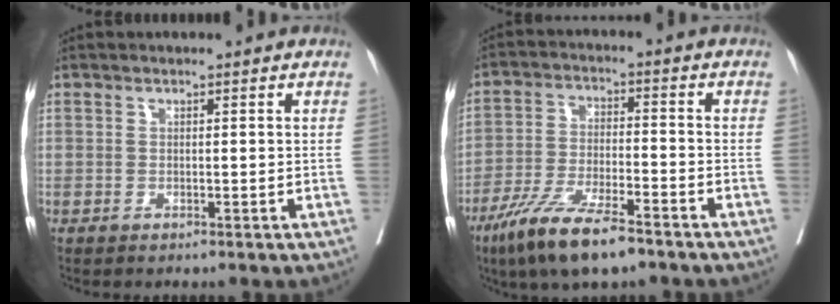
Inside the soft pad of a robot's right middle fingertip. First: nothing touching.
{"total": 11.7, "force": [-8.2, 2.1, 8.1], "torque": [-0.156, -0.025, -0.148]}